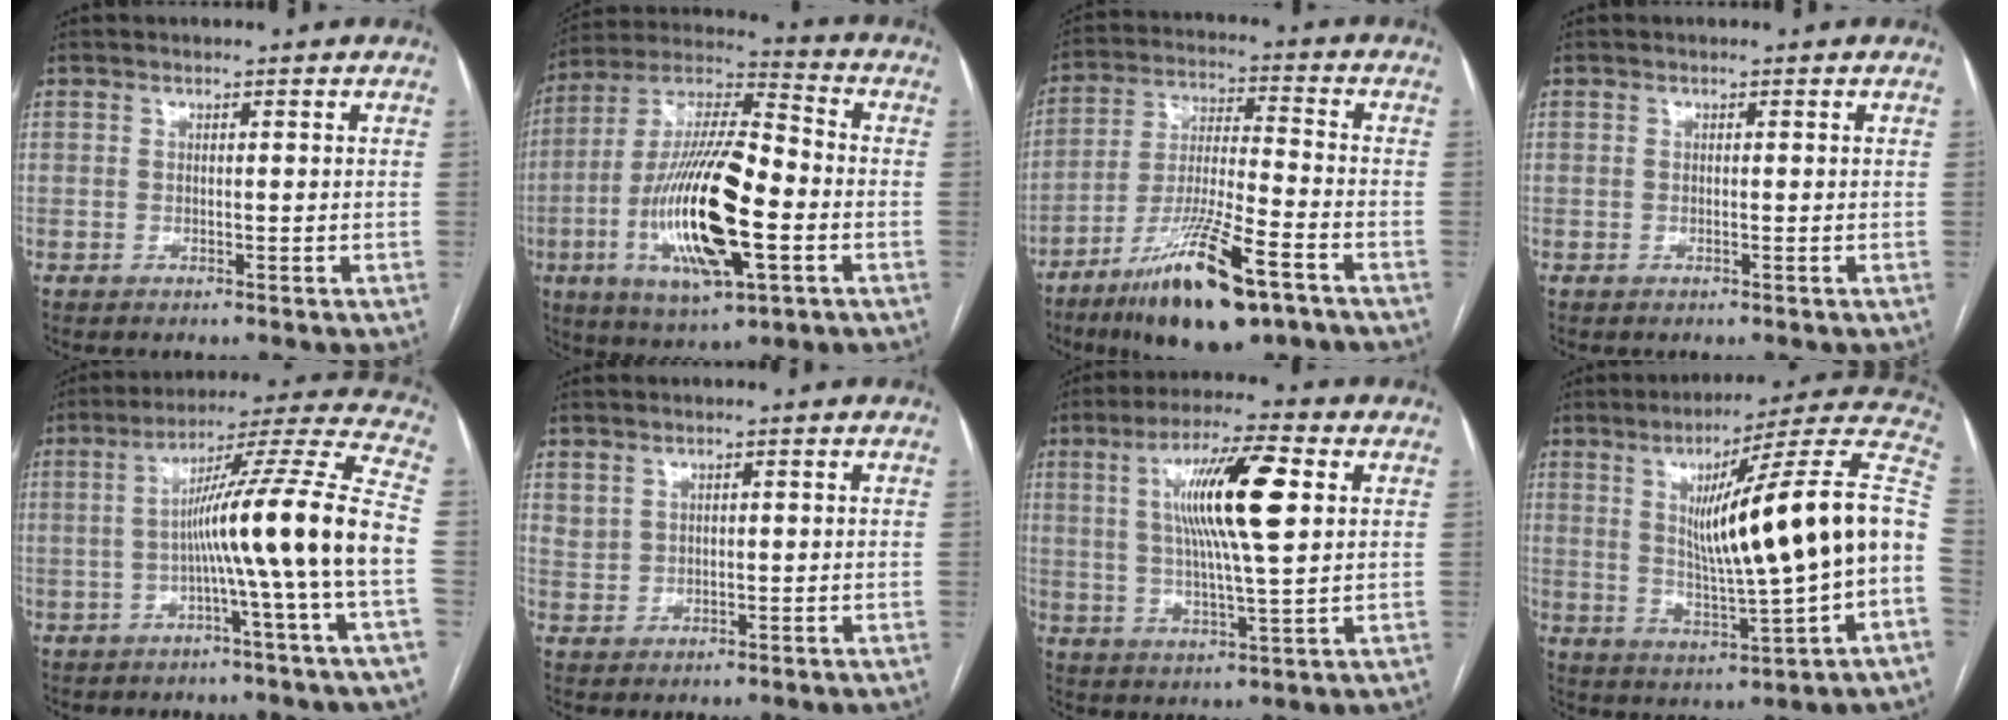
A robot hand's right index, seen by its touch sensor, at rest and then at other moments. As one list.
[{"total": 21.0, "force": [-5.0, 5.0, 19.7], "torque": [-0.400, -0.007, -0.086]}, {"total": 16.5, "force": [-9.9, 2.6, 12.9], "torque": [-0.244, -0.029, -0.172]}, {"total": 0.0}, {"total": 15.8, "force": [-2.8, -2.6, 15.4], "torque": [-0.228, 0.013, -0.054]}, {"total": 2.1, "force": [1.4, 1.4, 0.6], "torque": [-0.007, 0.004, 0.031]}, {"total": 13.3, "force": [3.4, 1.2, 12.8], "torque": [-0.233, 0.009, 0.058]}, {"total": 21.5, "force": [0.9, 0.4, 21.5], "torque": [-0.284, 0.026, 0.012]}]